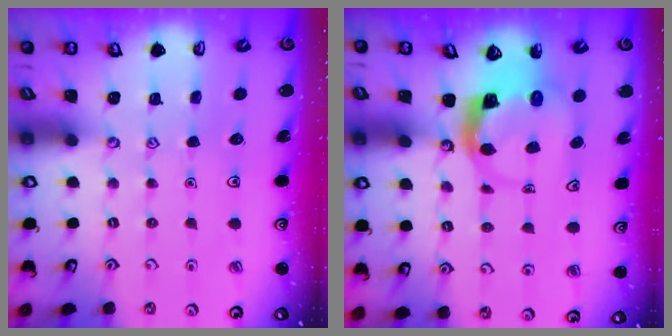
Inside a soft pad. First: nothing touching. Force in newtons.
{"total": 5.1, "press": 5.0, "slide": 0.8}